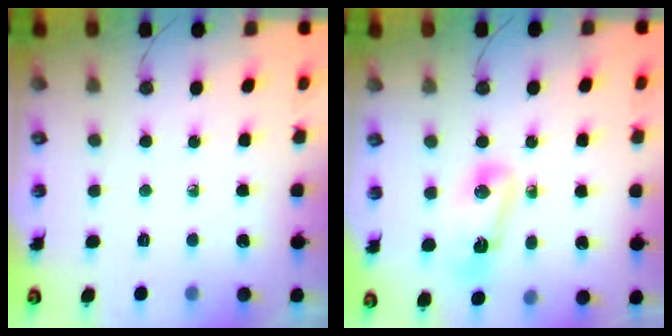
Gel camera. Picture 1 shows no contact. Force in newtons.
{"total": 7.3, "press": 7.3, "slide": 0.3}